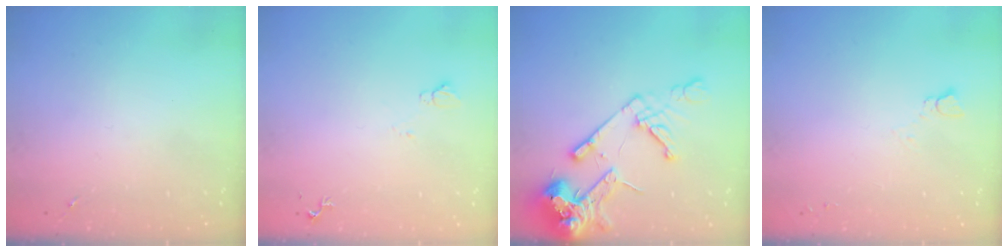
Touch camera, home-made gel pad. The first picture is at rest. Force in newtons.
{"total": 5.1, "press": 5.1, "slide": 0.7}
{"total": 16.9, "press": 16.7, "slide": 2.4}
{"total": 2.8, "press": 2.7, "slide": 0.3}